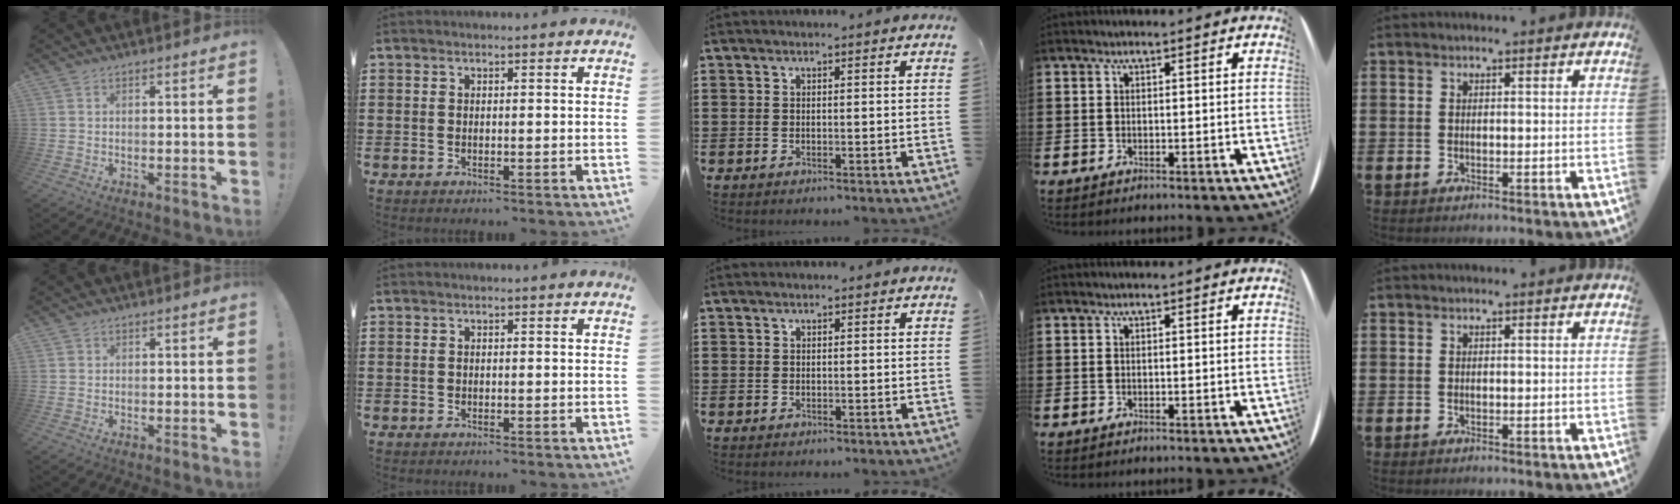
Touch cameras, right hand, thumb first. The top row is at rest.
{"thumb": {"total": 0.5, "force": [0.2, 0.5, -0.1], "torque": [0.001, 0.000, 0.005]}}